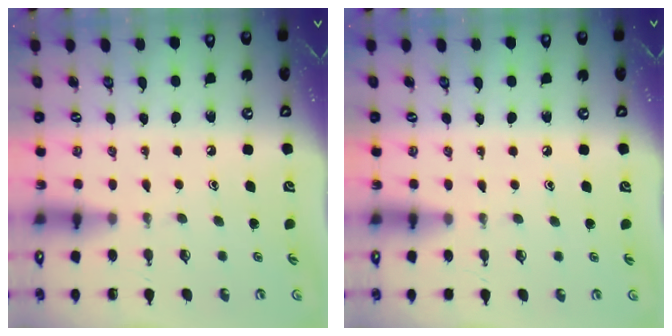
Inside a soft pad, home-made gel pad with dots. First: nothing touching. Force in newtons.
{"total": 3.3, "press": 3.2, "slide": 0.5}